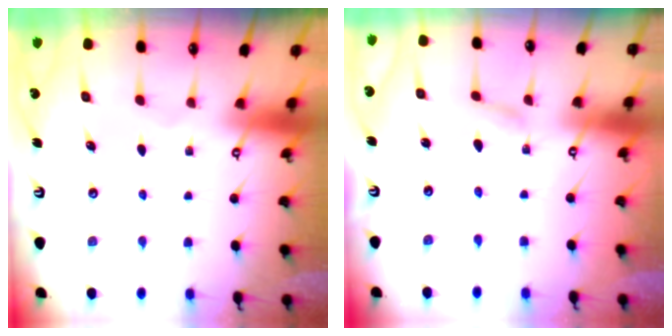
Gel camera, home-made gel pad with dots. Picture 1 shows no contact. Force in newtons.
{"total": 2.3, "press": 2.3, "slide": 0.2}